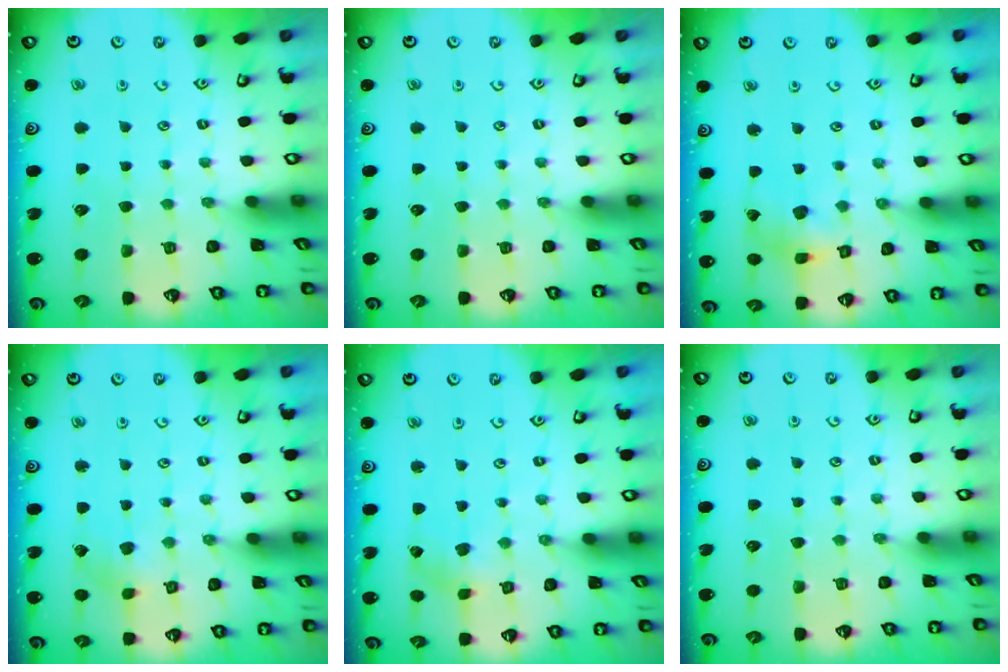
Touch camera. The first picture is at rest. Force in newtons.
{"total": 0.0}
{"total": 6.0, "press": 6.0, "slide": 0.6}
{"total": 2.5, "press": 2.5, "slide": 0.2}
{"total": 1.2, "press": 1.2, "slide": 0.2}
{"total": 0.0}